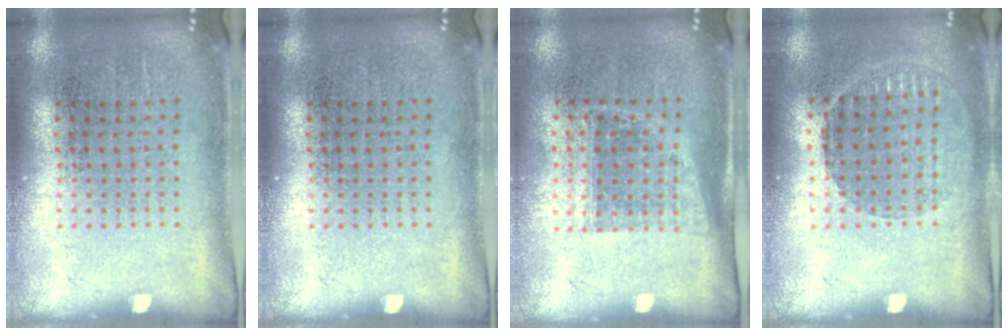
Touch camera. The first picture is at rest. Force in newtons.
{"total": 0.0}
{"total": 1.0, "press": 0.8, "slide": 0.6}
{"total": 0.9, "press": 0.9, "slide": 0.2}